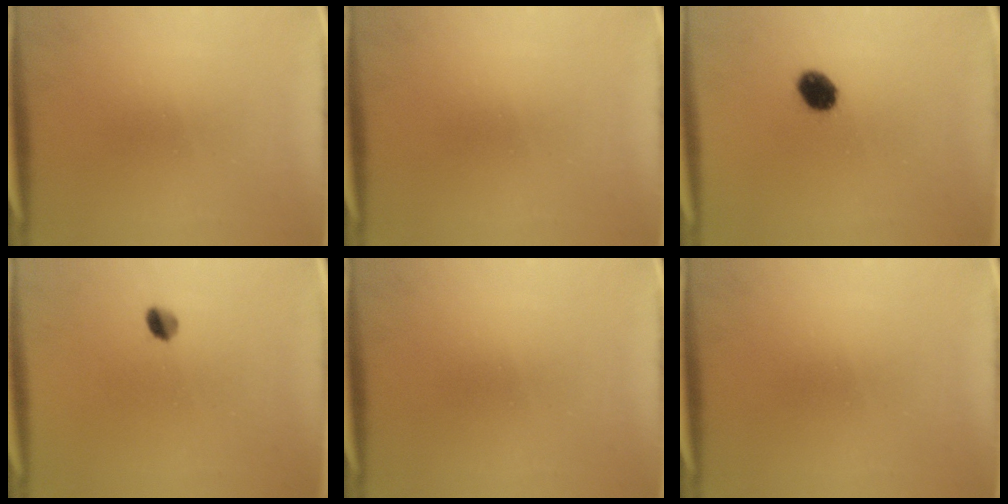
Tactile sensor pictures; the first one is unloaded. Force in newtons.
{"total": 0.0}
{"total": 5.5}
{"total": 2.5}
{"total": 0.0}
{"total": 0.0}